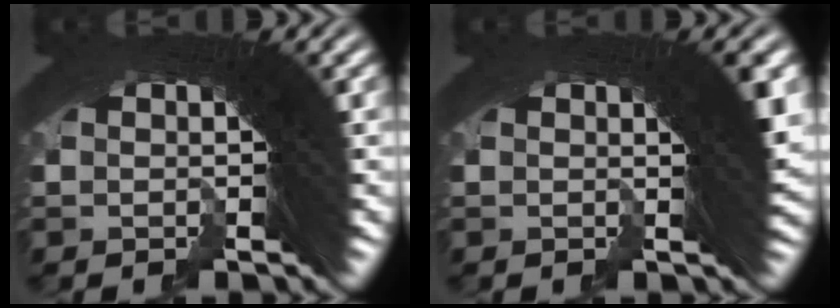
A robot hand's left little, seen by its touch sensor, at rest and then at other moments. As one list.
[{"total": 3.3, "force": [1.1, 0.3, 3.1], "torque": [-0.034, 0.005, 0.015]}]